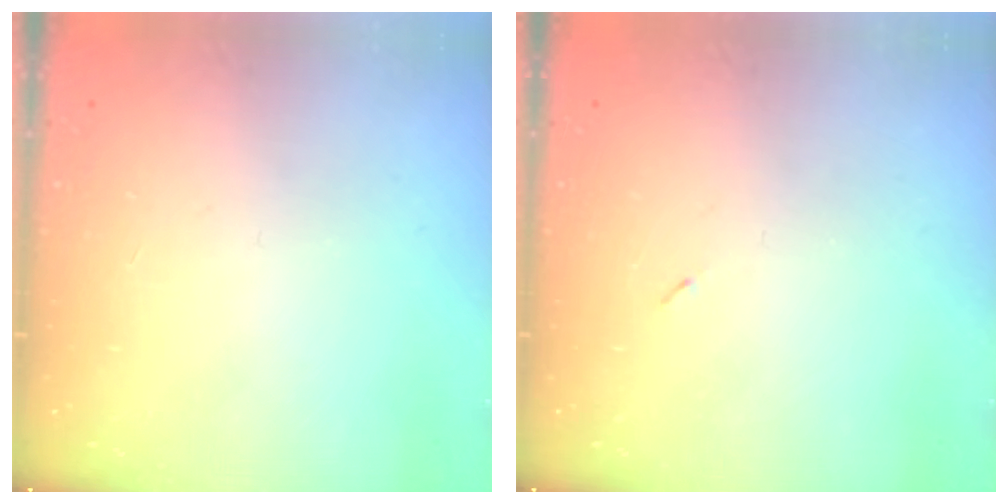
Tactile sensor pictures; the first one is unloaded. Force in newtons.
{"total": 2.2, "press": 2.1, "slide": 0.9}